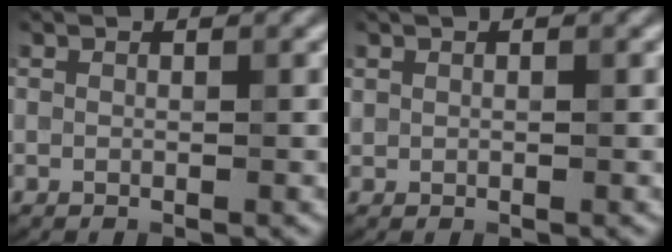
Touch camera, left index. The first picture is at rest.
{"total": 0.6, "force": [0.4, 0.4, 0.3], "torque": [-0.005, 0.001, 0.007]}